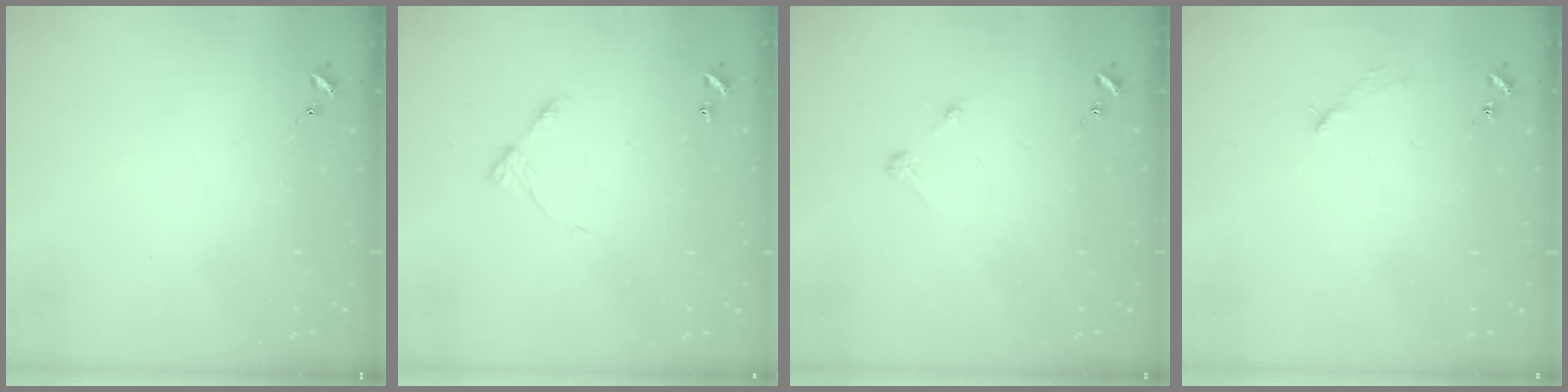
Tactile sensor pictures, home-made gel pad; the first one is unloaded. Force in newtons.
{"total": 6.5, "press": 6.5, "slide": 0.5}
{"total": 3.3, "press": 3.2, "slide": 0.4}
{"total": 2.9, "press": 2.9, "slide": 0.4}